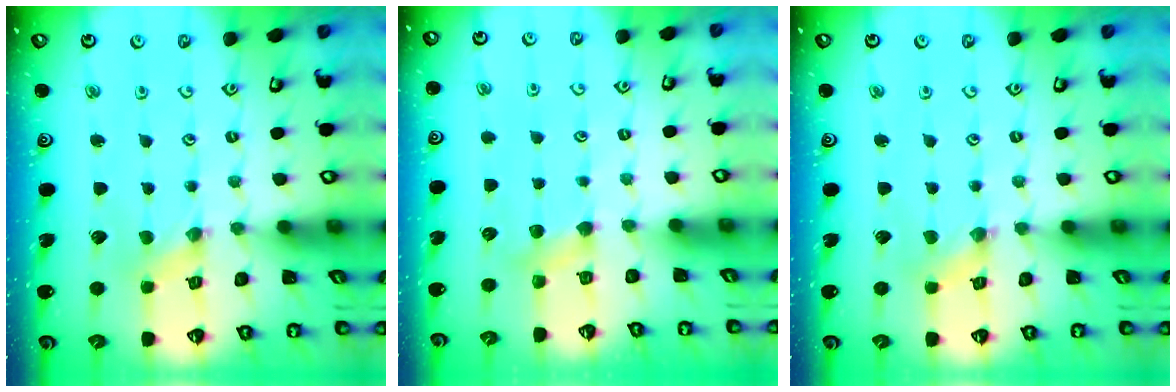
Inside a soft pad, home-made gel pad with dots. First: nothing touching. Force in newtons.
{"total": 4.6, "press": 4.6, "slide": 0.5}
{"total": 1.0, "press": 1.0, "slide": 0.2}